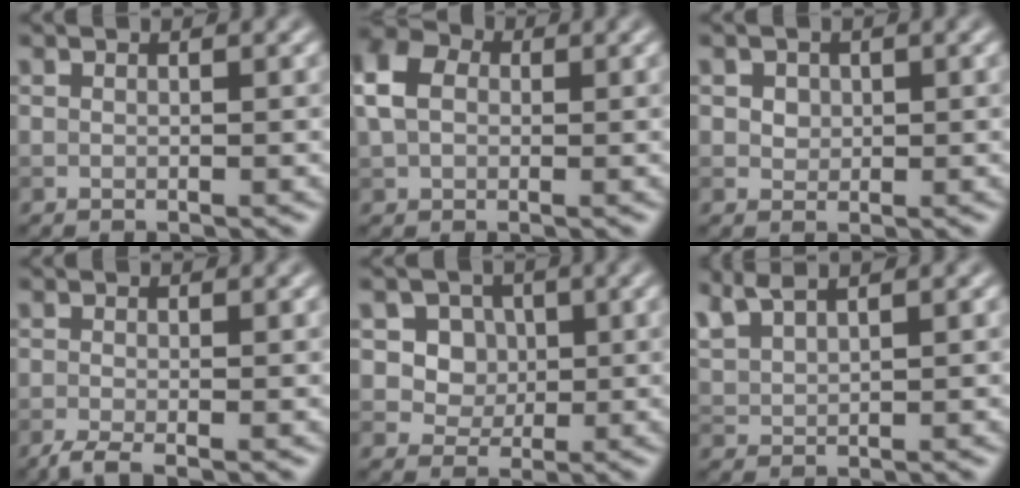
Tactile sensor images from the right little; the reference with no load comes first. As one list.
[{"total": 4.8, "force": [0.5, 3.7, 3.1], "torque": [-0.092, 0.016, 0.004]}, {"total": 2.1, "force": [0.7, 1.6, 1.1], "torque": [-0.032, 0.003, 0.021]}, {"total": 1.9, "force": [-1.3, 0.2, 1.3], "torque": [-0.029, -0.003, -0.027]}, {"total": 6.2, "force": [1.8, 5.2, 2.9], "torque": [-0.044, 0.010, 0.024]}, {"total": 3.1, "force": [2.3, 0.9, 1.9], "torque": [-0.054, 0.013, 0.056]}]